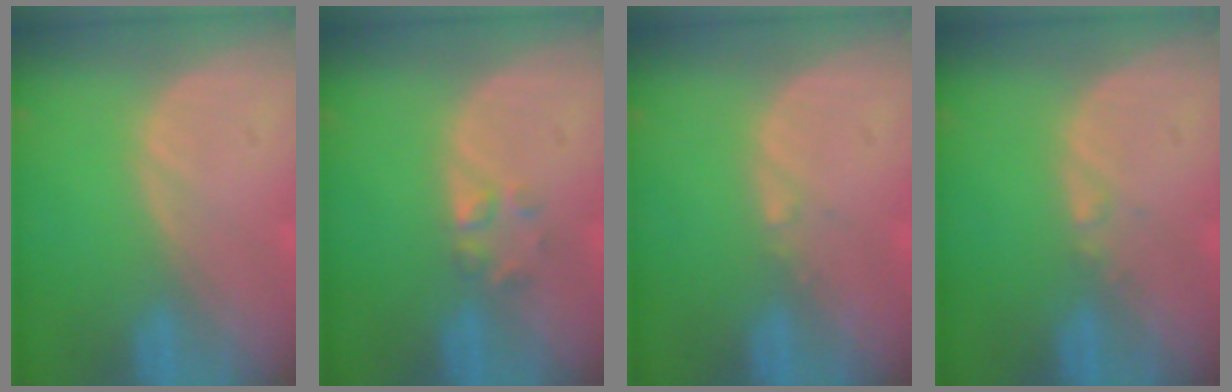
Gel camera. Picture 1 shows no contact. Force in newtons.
{"total": 2.0, "press": 2.0, "slide": 0.2}
{"total": 0.6, "press": 0.5, "slide": 0.4}
{"total": 0.6, "press": 0.6, "slide": 0.2}